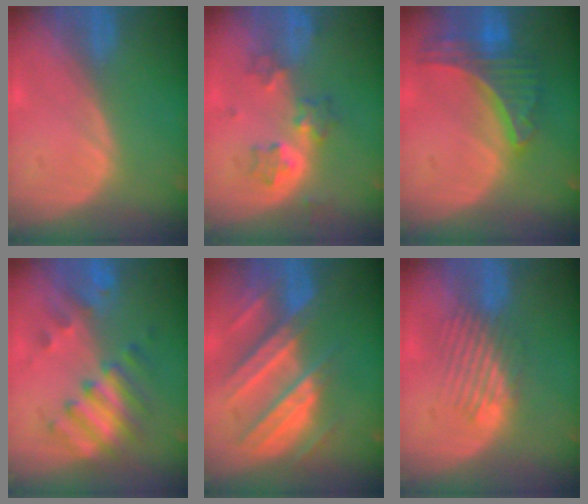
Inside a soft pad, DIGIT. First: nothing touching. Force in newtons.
{"total": 5.3, "press": 5.2, "slide": 1.2}
{"total": 8.9, "press": 7.7, "slide": 4.4}
{"total": 7.4, "press": 7.3, "slide": 1.1}
{"total": 10.2, "press": 9.0, "slide": 4.7}
{"total": 4.8, "press": 4.4, "slide": 1.9}